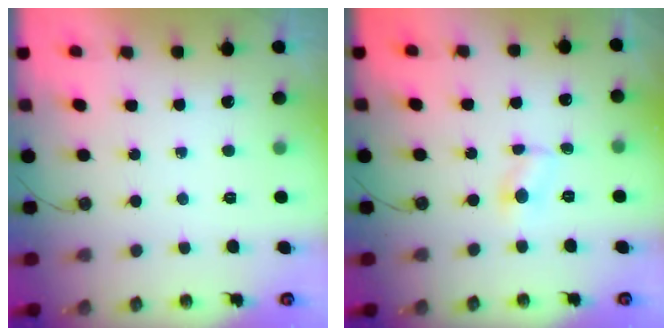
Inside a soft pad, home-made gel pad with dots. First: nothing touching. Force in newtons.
{"total": 2.3, "press": 2.3, "slide": 0.2}